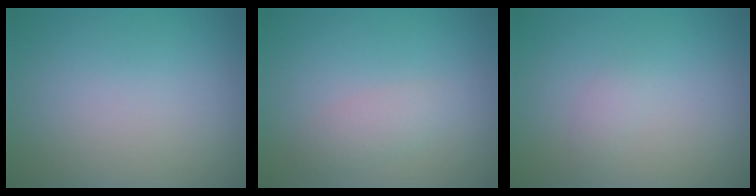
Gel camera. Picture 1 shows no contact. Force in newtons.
{"total": 1.6, "press": 1.6, "slide": 0.1}
{"total": 0.8, "press": 0.8, "slide": 0.0}